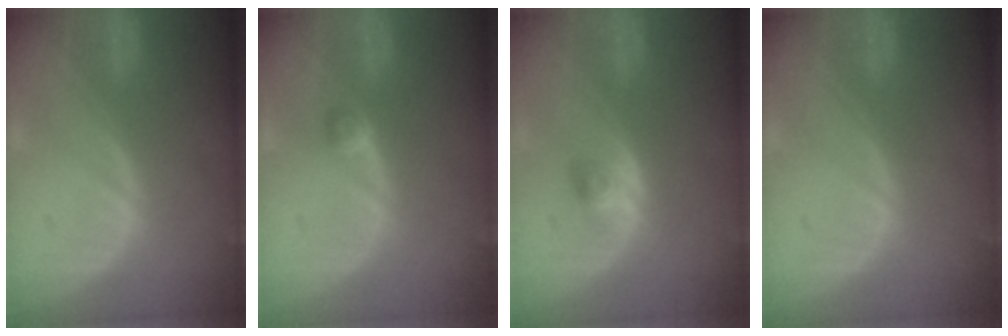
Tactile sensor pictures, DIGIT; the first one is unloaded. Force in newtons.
{"total": 1.8, "press": 1.6, "slide": 0.8}
{"total": 2.5, "press": 2.3, "slide": 0.9}
{"total": 0.0}